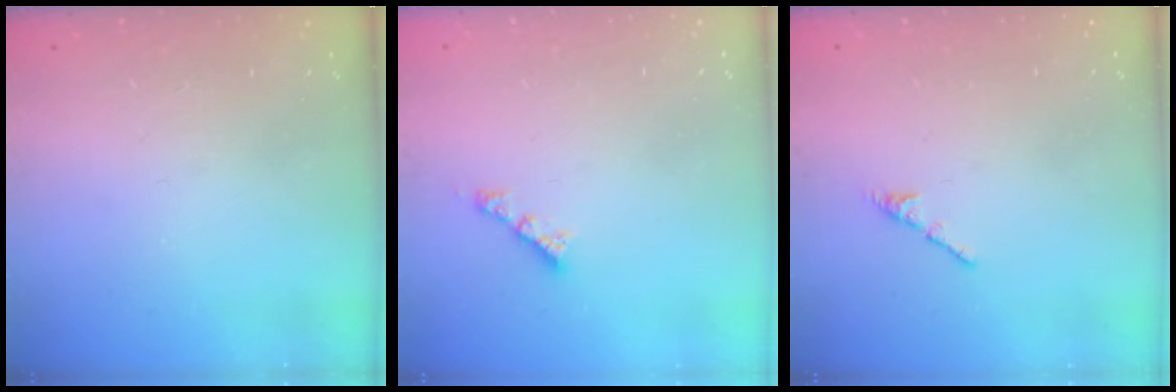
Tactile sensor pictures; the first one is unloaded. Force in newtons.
{"total": 2.6, "press": 2.6, "slide": 0.1}
{"total": 2.7, "press": 2.6, "slide": 0.8}